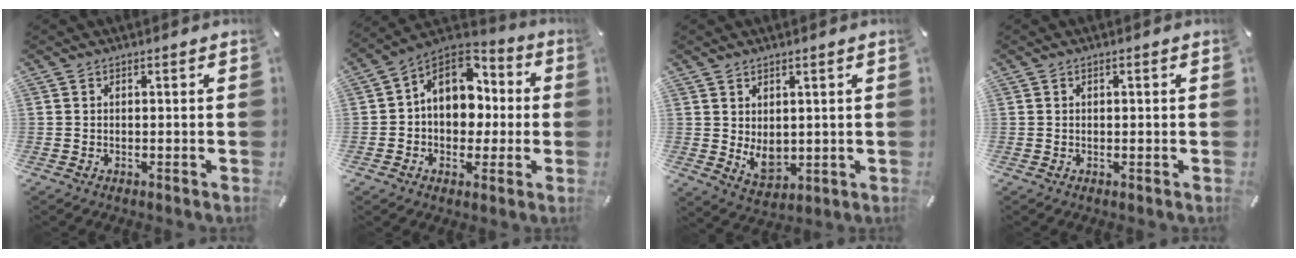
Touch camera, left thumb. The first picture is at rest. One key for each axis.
{"total": 12.7, "fx": 2.4, "fy": 10.2, "fz": 7.2, "tx": -0.130, "ty": -0.010, "tz": 0.044}
{"total": 5.8, "fx": 1.2, "fy": 4.3, "fz": 3.7, "tx": -0.065, "ty": -0.016, "tz": 0.022}
{"total": 0.5, "fx": 0.2, "fy": 0.2, "fz": 0.5, "tx": -0.009, "ty": 0.002, "tz": 0.002}